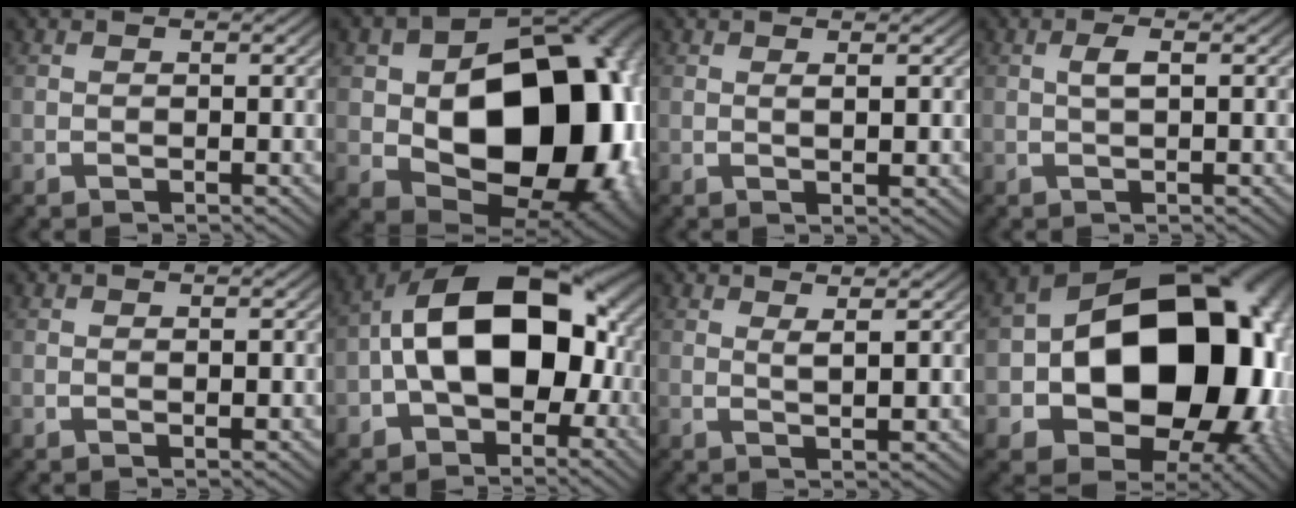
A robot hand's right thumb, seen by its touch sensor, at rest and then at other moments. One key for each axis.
{"total": 25.8, "fx": -1.6, "fy": 16.7, "fz": 19.6, "tx": -0.331, "ty": -0.095, "tz": 0.024}
{"total": 1.2, "fx": 0.7, "fy": 0.2, "fz": 1.0, "tx": -0.016, "ty": -0.002, "tz": 0.015}
{"total": 1.5, "fx": 0.3, "fy": 0.4, "fz": 1.4, "tx": -0.029, "ty": 0.004, "tz": 0.009}
{"total": 0.5, "fx": 0.3, "fy": 0.1, "fz": 0.4, "tx": -0.006, "ty": -0.002, "tz": 0.007}
{"total": 14.0, "fx": -0.8, "fy": 9.1, "fz": 10.6, "tx": -0.189, "ty": -0.032, "tz": 0.003}
{"total": 2.4, "fx": 1.9, "fy": 0.3, "fz": 1.4, "tx": -0.025, "ty": -0.003, "tz": 0.037}
{"total": 28.4, "fx": -1.3, "fy": 19.2, "fz": 20.9, "tx": -0.353, "ty": -0.097, "tz": 0.016}